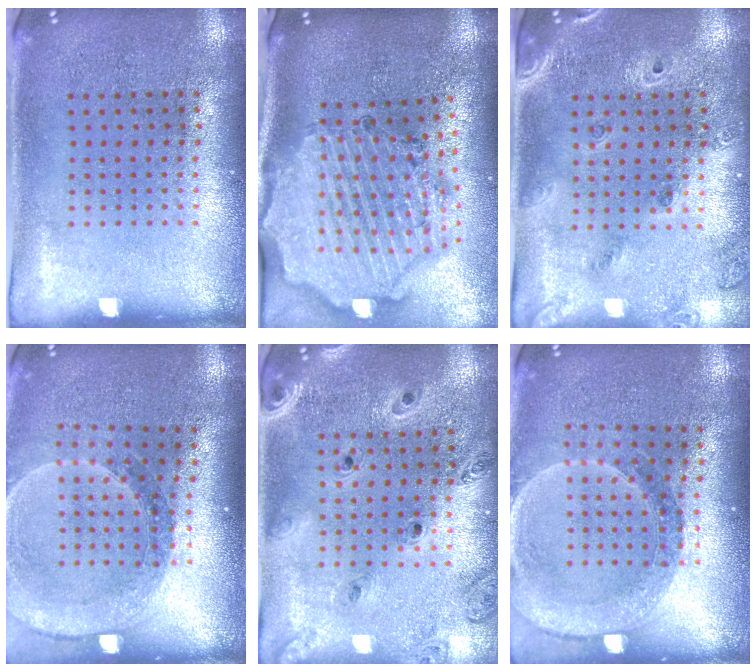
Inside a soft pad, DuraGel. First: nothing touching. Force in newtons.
{"total": 2.9, "press": 2.6, "slide": 1.2}
{"total": 1.5, "press": 1.4, "slide": 0.6}
{"total": 1.5, "press": 1.5, "slide": 0.1}
{"total": 1.4, "press": 1.4, "slide": 0.1}
{"total": 1.5, "press": 1.5, "slide": 0.3}